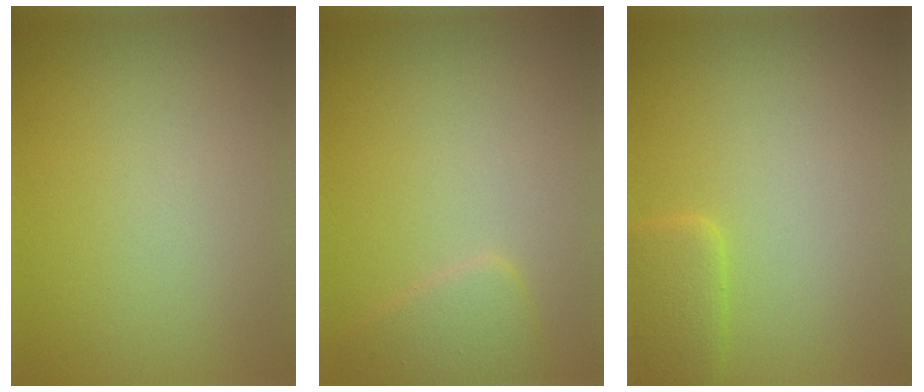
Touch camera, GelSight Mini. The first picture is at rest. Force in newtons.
{"total": 2.4, "press": 2.4, "slide": 0.1}
{"total": 2.6, "press": 2.6, "slide": 0.2}